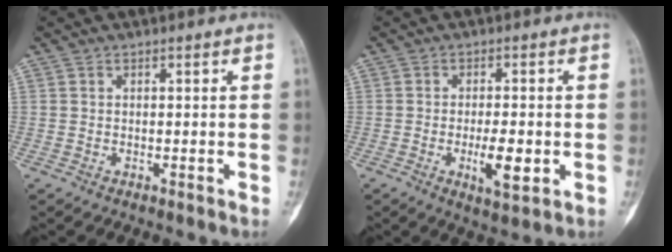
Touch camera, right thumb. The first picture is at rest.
{"total": 6.4, "force": [-1.5, 2.2, 5.8], "torque": [-0.092, -0.007, -0.020]}